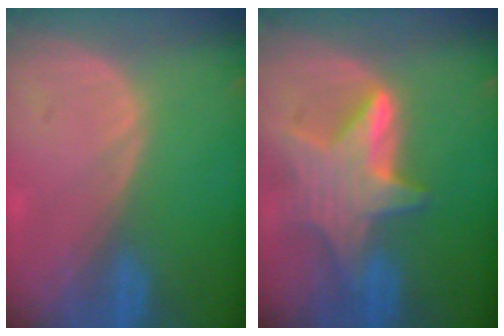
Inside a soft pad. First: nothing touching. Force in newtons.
{"total": 8.1, "press": 8.0, "slide": 0.6}